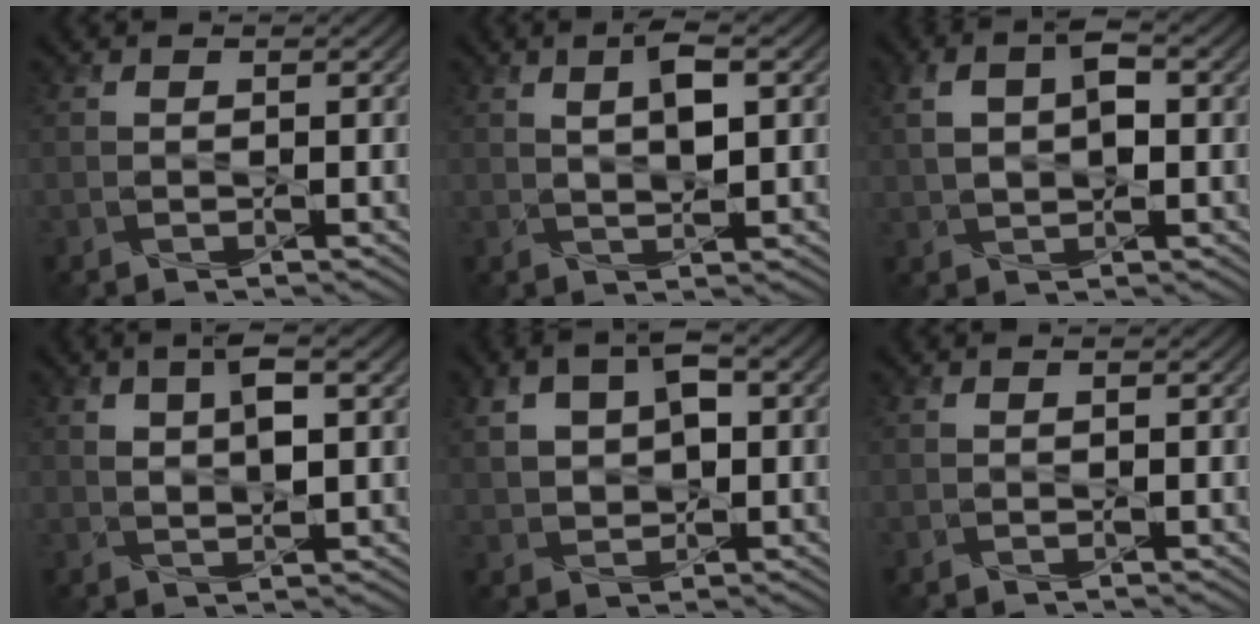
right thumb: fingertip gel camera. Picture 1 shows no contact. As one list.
[{"total": 3.9, "force": [1.2, 1.1, 3.5], "torque": [-0.074, 0.002, 0.024]}, {"total": 5.7, "force": [1.1, 2.9, 4.7], "torque": [-0.103, 0.006, 0.020]}, {"total": 5.0, "force": [1.6, 2.0, 4.3], "torque": [-0.089, 0.003, 0.029]}, {"total": 6.7, "force": [1.8, 4.1, 5.0], "torque": [-0.103, 0.010, 0.029]}, {"total": 0.0}]